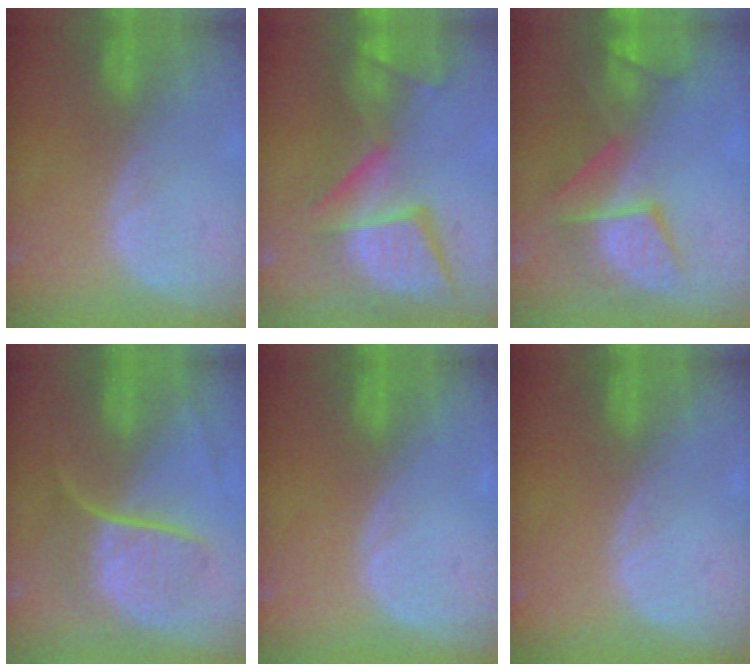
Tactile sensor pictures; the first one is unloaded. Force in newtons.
{"total": 14.0, "press": 11.3, "slide": 8.2}
{"total": 9.6, "press": 8.7, "slide": 4.1}
{"total": 9.0, "press": 7.6, "slide": 4.8}
{"total": 0.0}
{"total": 0.0}